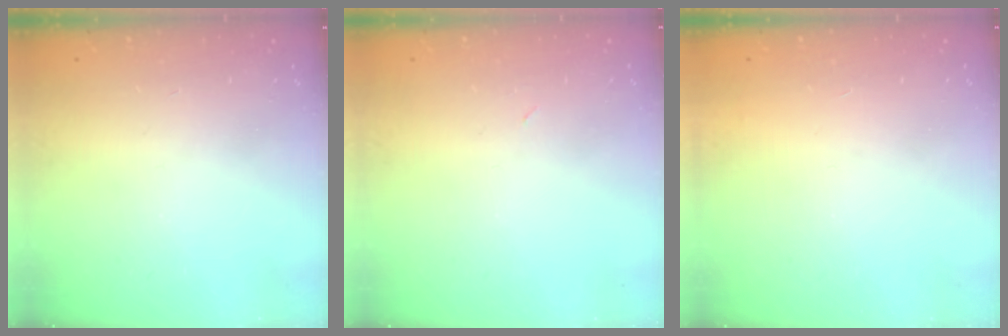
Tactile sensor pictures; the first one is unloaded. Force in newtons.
{"total": 2.9, "press": 2.9, "slide": 0.7}
{"total": 3.4, "press": 3.4, "slide": 0.1}